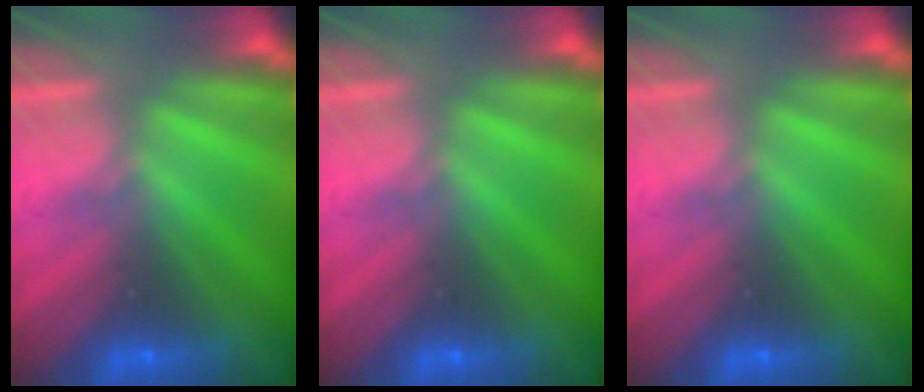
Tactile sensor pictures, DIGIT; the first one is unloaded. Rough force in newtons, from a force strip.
{"total": 0.0}
{"total": 0.0}